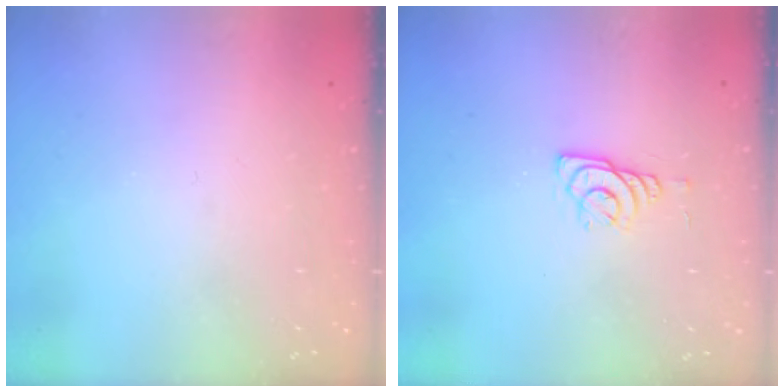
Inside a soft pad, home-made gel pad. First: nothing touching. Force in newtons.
{"total": 6.0, "press": 6.0, "slide": 0.5}